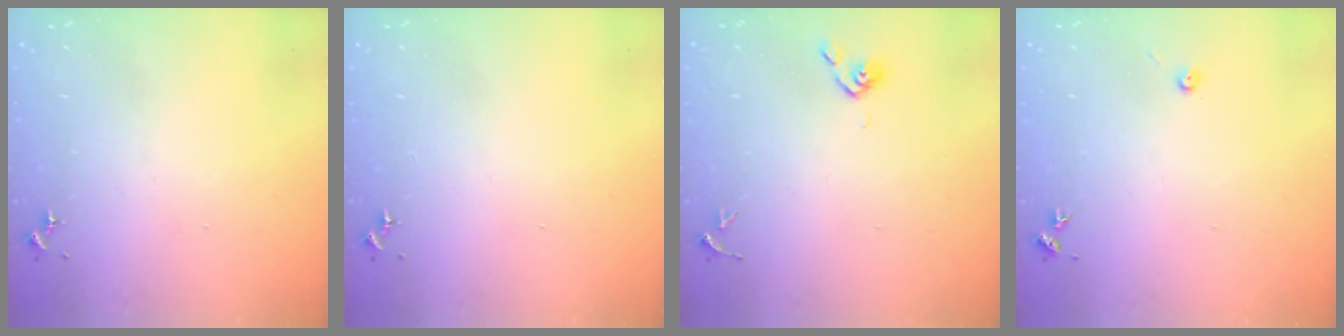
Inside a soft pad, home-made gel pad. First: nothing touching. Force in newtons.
{"total": 0.0}
{"total": 3.5, "press": 3.4, "slide": 0.9}
{"total": 3.5, "press": 3.5, "slide": 0.3}